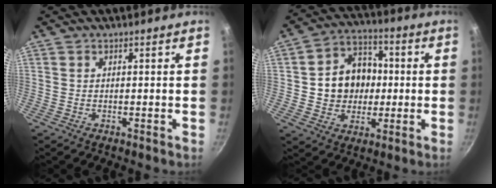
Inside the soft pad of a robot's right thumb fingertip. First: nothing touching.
{"total": 12.8, "force": [0.2, 10.9, 6.8], "torque": [-0.074, 0.020, 0.002]}